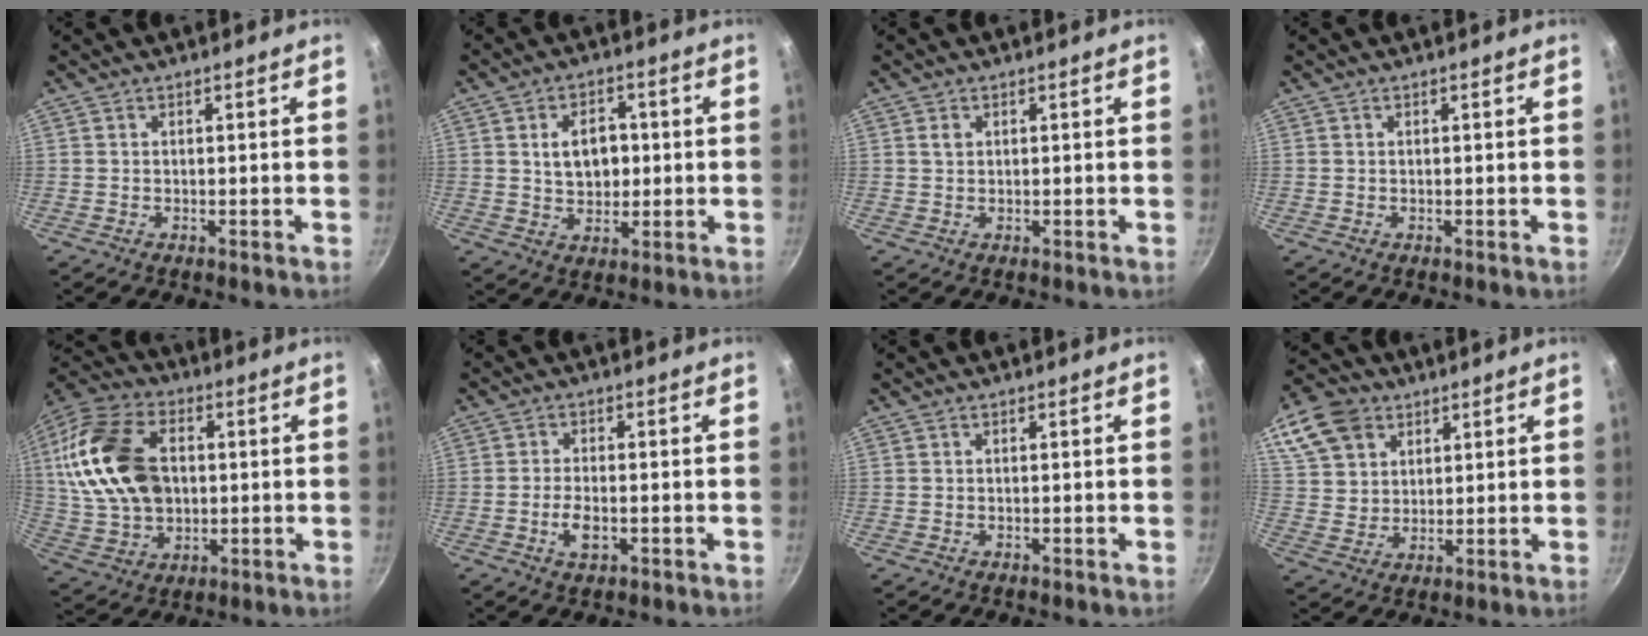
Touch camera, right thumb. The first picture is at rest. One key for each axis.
{"total": 8.1, "fx": 0.9, "fy": 5.8, "fz": 5.6, "tx": -0.066, "ty": 0.004, "tz": 0.017}
{"total": 1.3, "fx": 0.5, "fy": 1.0, "fz": 0.7, "tx": -0.011, "ty": 0.000, "tz": 0.007}
{"total": 0.0}
{"total": 21.3, "fx": 2.9, "fy": 14.8, "fz": 15.1, "tx": -0.278, "ty": 0.017, "tz": 0.058}
{"total": 4.2, "fx": -1.2, "fy": 2.0, "fz": 3.4, "tx": -0.065, "ty": 0.007, "tz": -0.025}
{"total": 0.0}
{"total": 15.7, "fx": 7.9, "fy": 11.7, "fz": 6.7, "tx": -0.141, "ty": 0.008, "tz": 0.153}